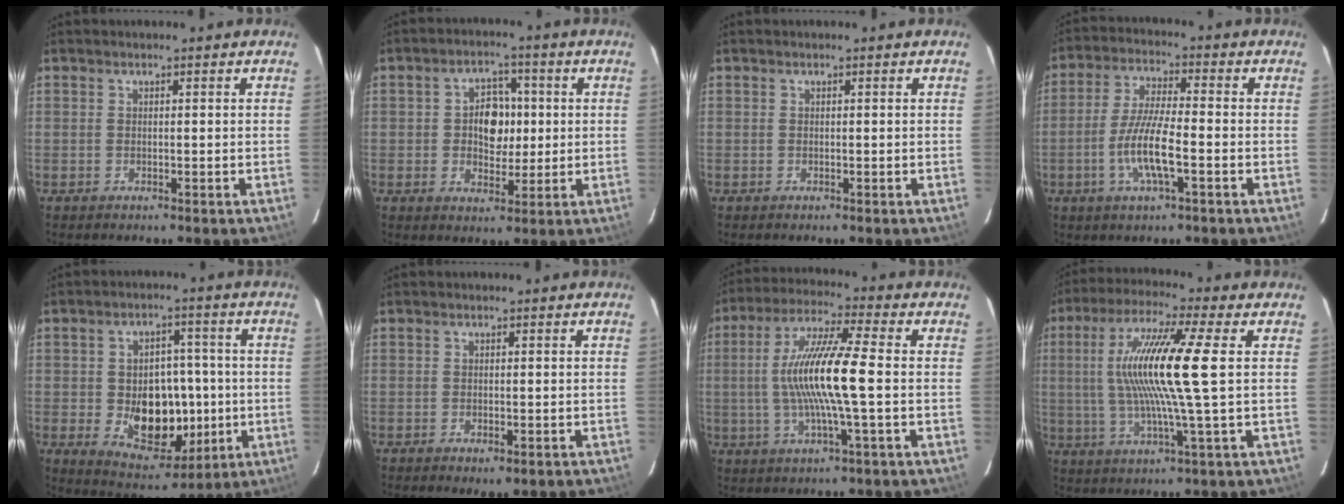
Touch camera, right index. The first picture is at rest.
{"total": 7.0, "force": [0.3, 5.3, 4.6], "torque": [-0.079, 0.015, 0.009]}
{"total": 0.0}
{"total": 9.6, "force": [-3.1, 1.7, 8.9], "torque": [-0.179, -0.004, -0.061]}
{"total": 13.6, "force": [-2.0, 9.5, 9.5], "torque": [-0.171, 0.003, -0.007]}
{"total": 3.6, "force": [-2.1, 1.5, 2.5], "torque": [-0.044, -0.016, -0.027]}
{"total": 13.6, "force": [-0.8, 0.5, 13.6], "torque": [-0.259, 0.004, -0.019]}
{"total": 15.0, "force": [1.4, -0.2, 14.9], "torque": [-0.282, 0.004, 0.026]}